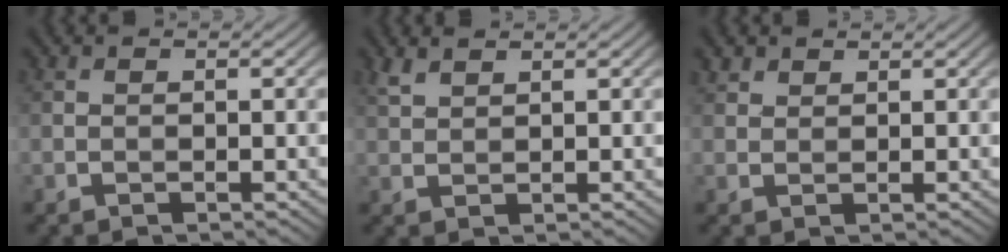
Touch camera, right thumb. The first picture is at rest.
{"total": 1.9, "force": [1.6, 0.6, 0.9], "torque": [-0.027, 0.004, 0.039]}
{"total": 1.8, "force": [1.4, 1.0, 0.4], "torque": [-0.013, 0.005, 0.032]}